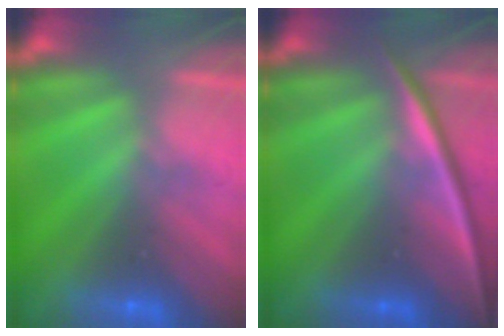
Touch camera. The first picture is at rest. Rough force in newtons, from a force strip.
{"total": 2.2}